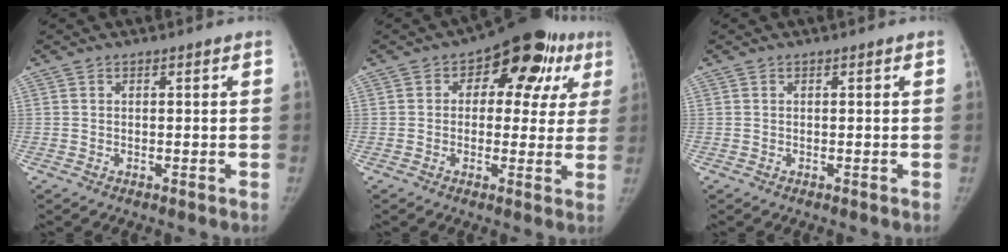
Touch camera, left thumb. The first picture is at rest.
{"total": 14.9, "force": [5.3, 9.0, 10.6], "torque": [-0.072, 0.013, 0.059]}
{"total": 0.0}